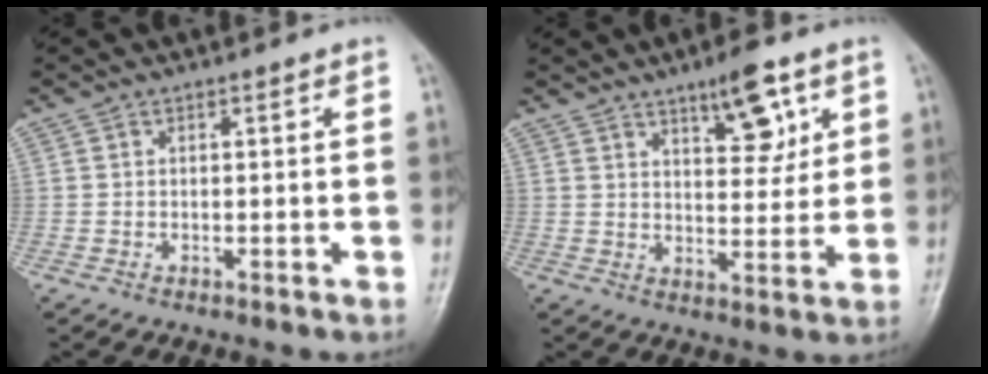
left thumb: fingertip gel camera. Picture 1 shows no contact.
{"total": 9.2, "force": [5.1, 3.5, 6.8], "torque": [-0.077, -0.030, 0.077]}